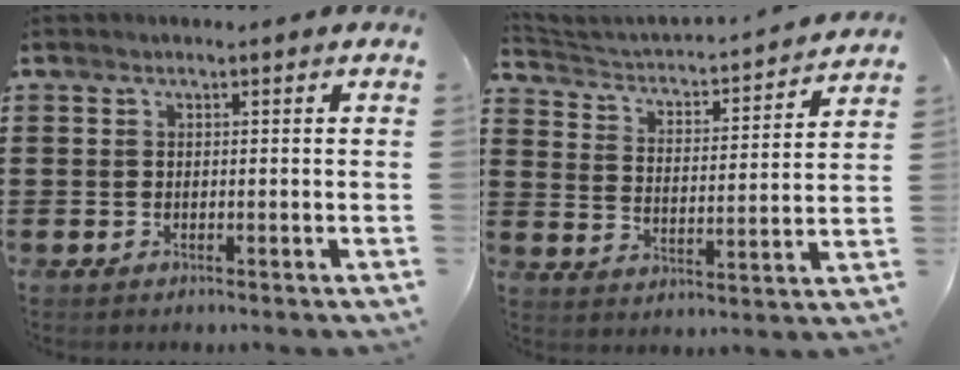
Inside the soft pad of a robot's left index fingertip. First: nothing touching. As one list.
[{"total": 2.1, "force": [2.0, 0.3, 0.5], "torque": [-0.029, -0.028, 0.022]}]